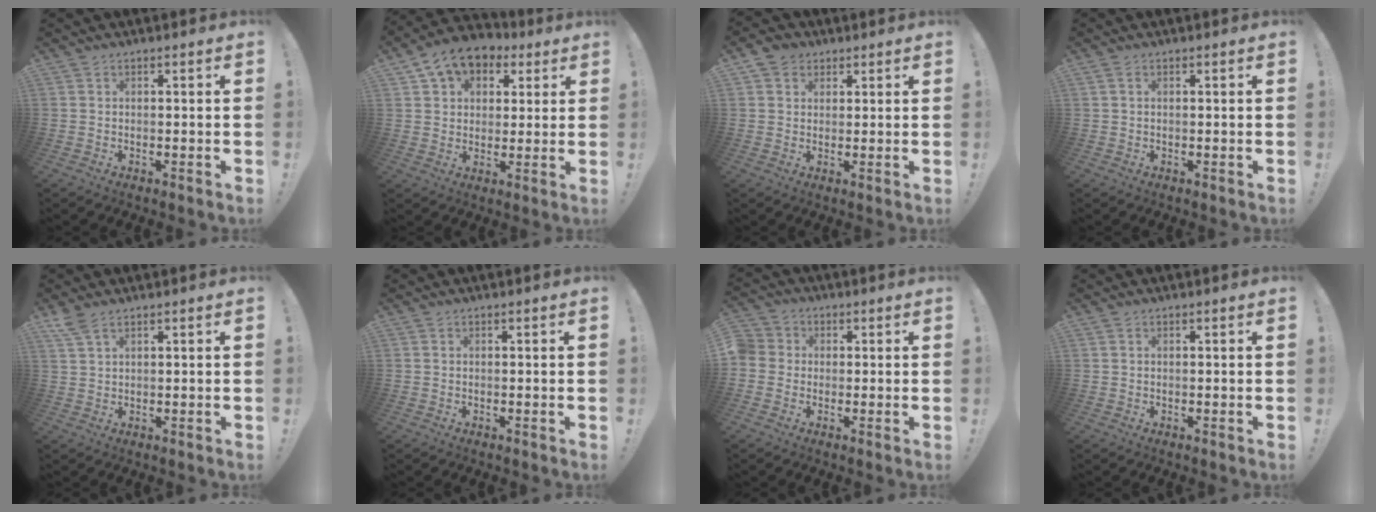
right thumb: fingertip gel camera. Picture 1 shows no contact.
{"total": 9.5, "force": [5.2, 7.1, 3.5], "torque": [-0.059, -0.028, 0.103]}
{"total": 4.8, "force": [2.4, 4.0, 1.2], "torque": [-0.020, -0.003, 0.046]}
{"total": 0.8, "force": [0.4, 0.4, 0.6], "torque": [-0.016, 0.003, 0.008]}
{"total": 4.1, "force": [2.9, 1.3, 2.5], "torque": [-0.055, -0.008, 0.055]}
{"total": 0.0}
{"total": 4.4, "force": [-0.7, 4.1, 1.5], "torque": [-0.032, 0.013, -0.012]}
{"total": 0.0}